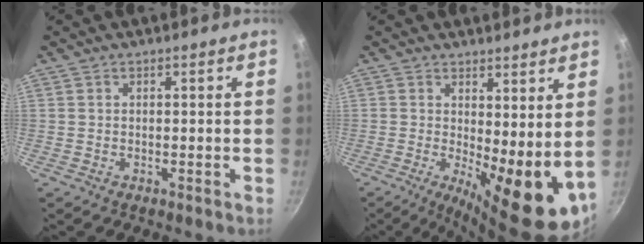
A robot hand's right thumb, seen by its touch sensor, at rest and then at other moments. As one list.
[{"total": 13.5, "force": [1.0, 4.9, 12.6], "torque": [-0.148, -0.024, 0.022]}]